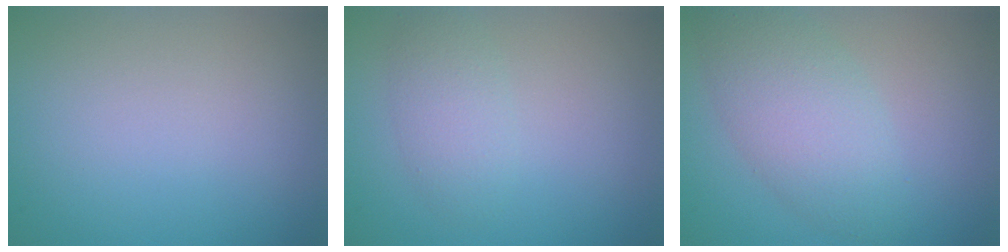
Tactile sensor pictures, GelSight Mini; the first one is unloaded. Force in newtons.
{"total": 2.4, "press": 2.4, "slide": 0.0}
{"total": 5.2, "press": 5.2, "slide": 0.2}